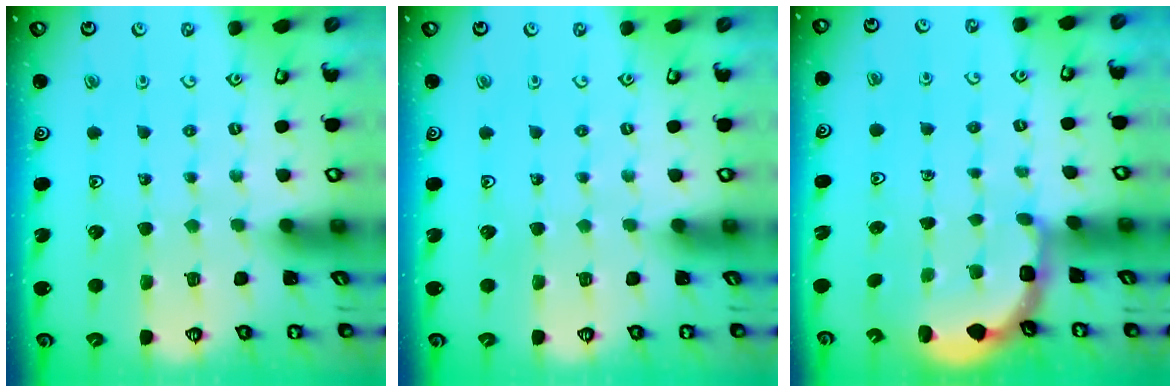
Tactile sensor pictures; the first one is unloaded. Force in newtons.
{"total": 0.0}
{"total": 2.8, "press": 2.5, "slide": 1.4}